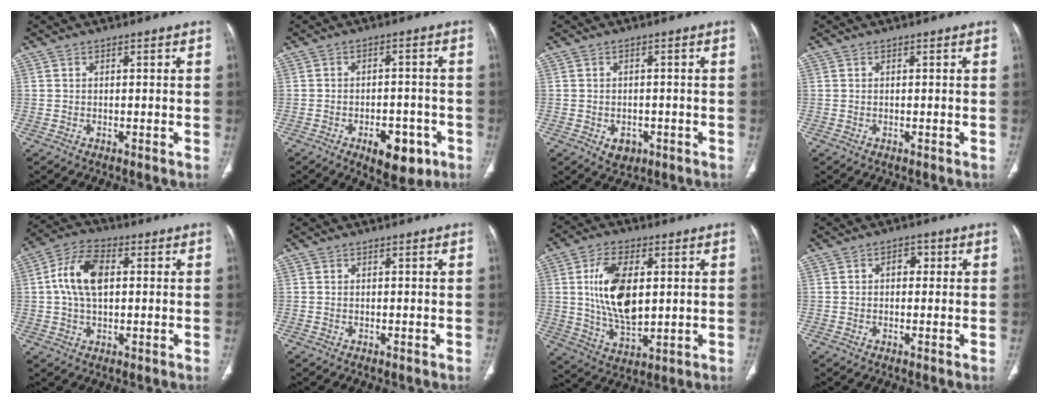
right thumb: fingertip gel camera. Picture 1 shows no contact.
{"total": 8.7, "force": [-4.1, 4.6, 6.2], "torque": [-0.063, 0.018, -0.049]}
{"total": 3.5, "force": [-1.4, 2.6, 1.8], "torque": [-0.015, 0.005, -0.008]}
{"total": 0.0}
{"total": 10.0, "force": [1.4, 5.8, 8.1], "torque": [-0.158, 0.018, 0.022]}
{"total": 0.0}
{"total": 14.1, "force": [2.3, 7.6, 11.6], "torque": [-0.206, -0.013, 0.050]}
{"total": 2.6, "force": [0.4, 1.9, 1.8], "torque": [-0.013, 0.007, 0.001]}